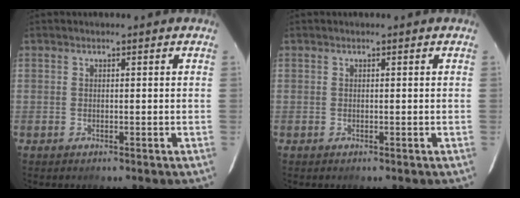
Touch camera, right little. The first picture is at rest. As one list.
[{"total": 0.0}]